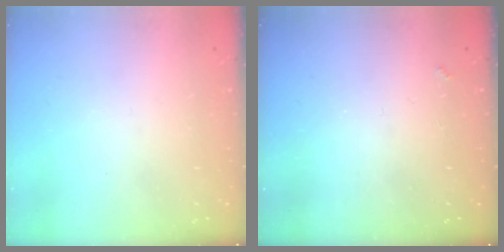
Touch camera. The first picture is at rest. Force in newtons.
{"total": 1.3, "press": 1.3, "slide": 0.4}